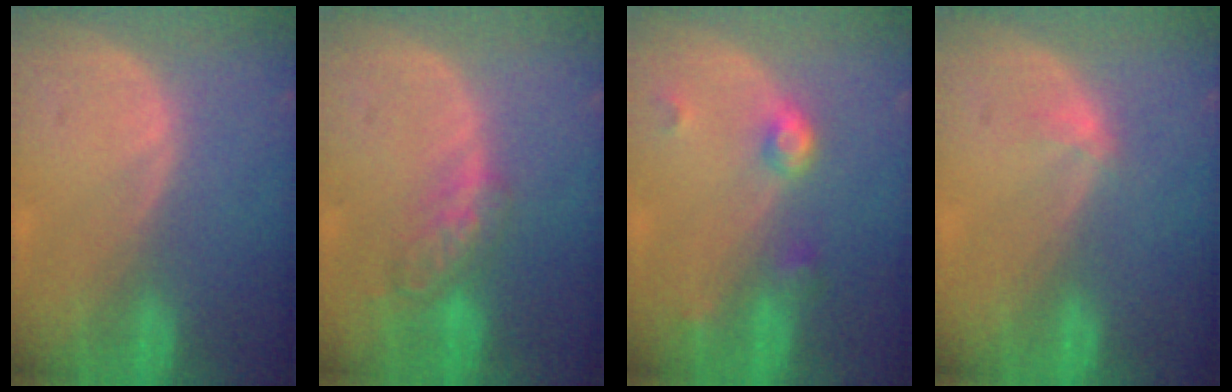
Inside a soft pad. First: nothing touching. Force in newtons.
{"total": 5.3, "press": 4.8, "slide": 2.1}
{"total": 3.9, "press": 3.6, "slide": 1.5}
{"total": 1.3, "press": 0.9, "slide": 0.9}